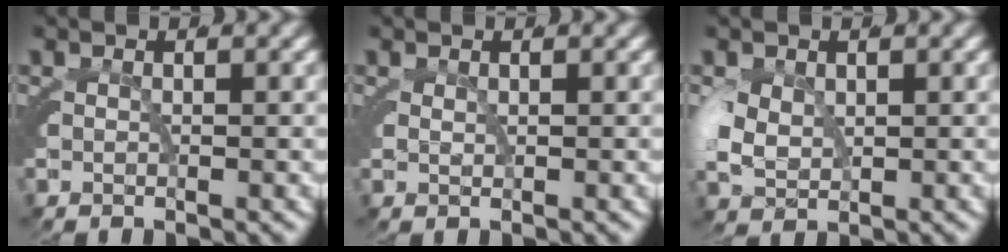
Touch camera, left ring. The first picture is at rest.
{"total": 0.9, "force": [0.4, 0.5, 0.6], "torque": [-0.018, -0.012, 0.015]}
{"total": 3.1, "force": [0.2, 2.2, 2.1], "torque": [-0.064, -0.019, 0.022]}